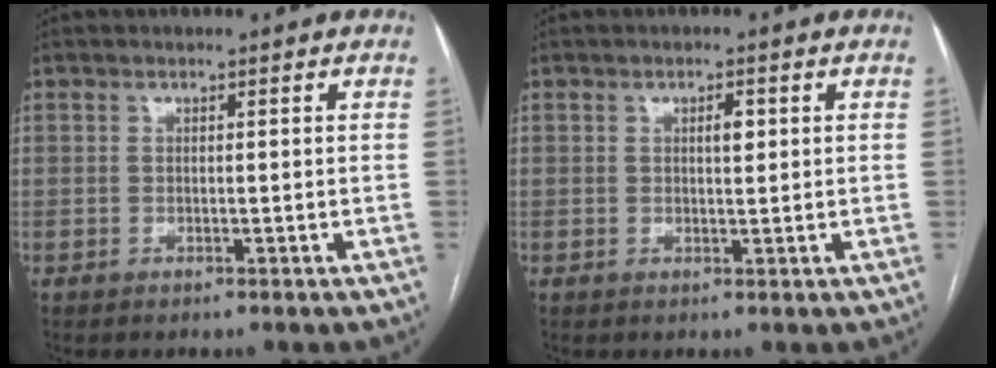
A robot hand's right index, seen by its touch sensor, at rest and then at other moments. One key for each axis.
{"total": 2.0, "fx": 0.6, "fy": 0.7, "fz": 1.8, "tx": -0.028, "ty": -0.001, "tz": 0.009}